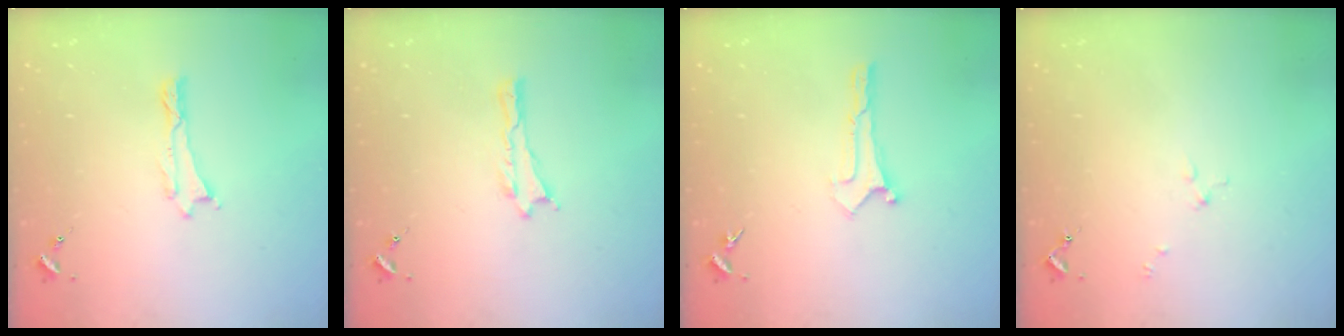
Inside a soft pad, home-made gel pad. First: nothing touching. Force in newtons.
{"total": 0.0}
{"total": 0.0}
{"total": 1.7, "press": 1.7, "slide": 0.3}